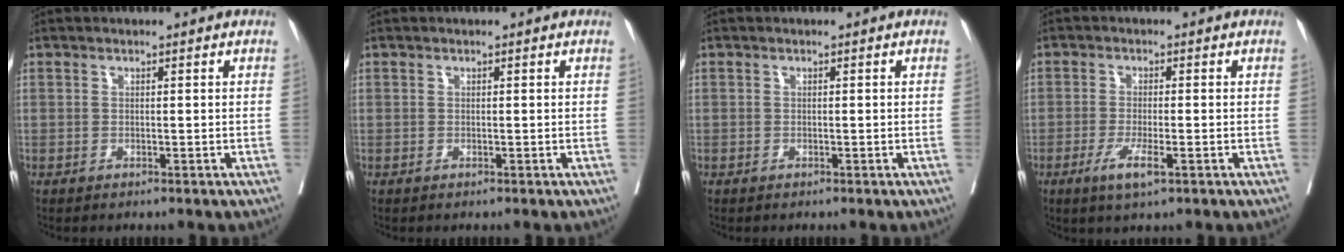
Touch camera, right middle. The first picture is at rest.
{"total": 0.0}
{"total": 0.0}
{"total": 4.3, "force": [-2.0, 0.5, 3.7], "torque": [-0.078, -0.010, -0.036]}